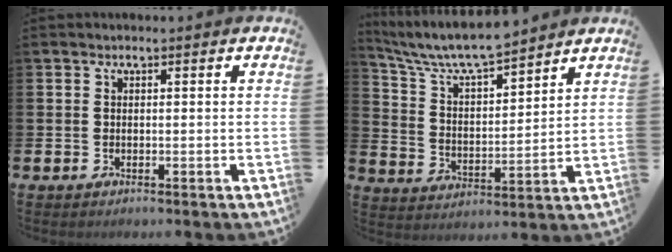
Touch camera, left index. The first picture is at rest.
{"total": 7.6, "force": [7.1, 0.9, 2.4], "torque": [-0.083, -0.044, 0.125]}